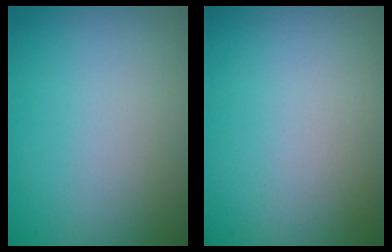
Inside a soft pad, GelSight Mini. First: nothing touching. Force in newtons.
{"total": 0.0}